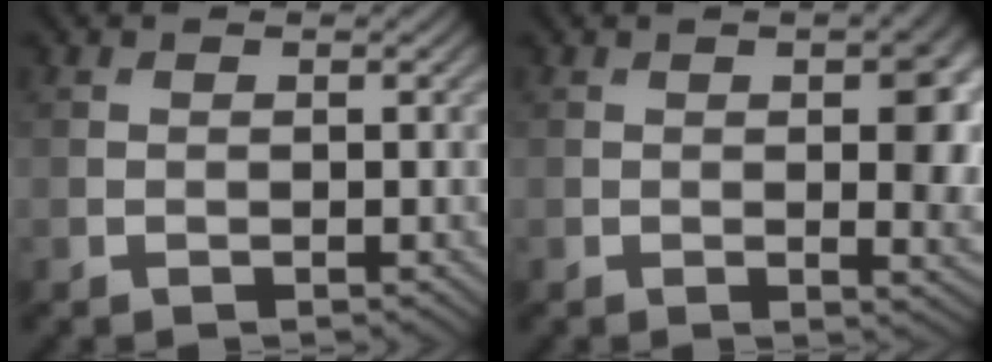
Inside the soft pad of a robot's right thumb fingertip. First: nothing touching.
{"total": 6.0, "force": [0.5, 2.3, 5.5], "torque": [-0.074, -0.005, 0.013]}